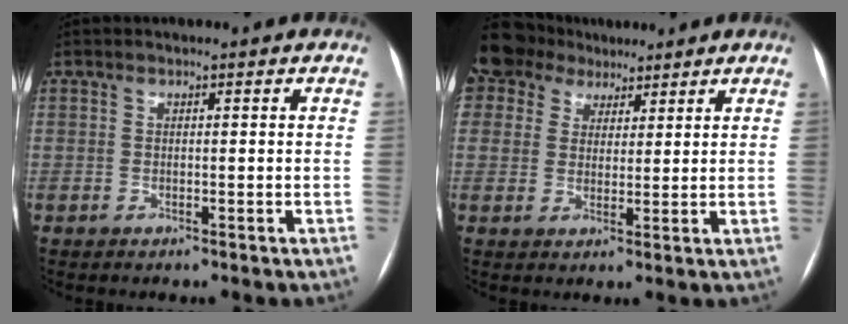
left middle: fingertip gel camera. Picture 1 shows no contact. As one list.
[{"total": 9.8, "force": [6.9, 6.7, 1.6], "torque": [-0.046, 0.036, 0.128]}]